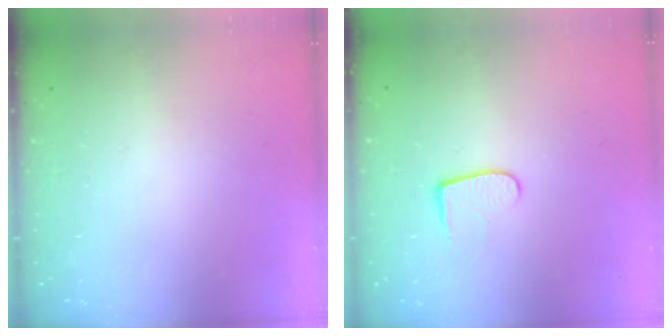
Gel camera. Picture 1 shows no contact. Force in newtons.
{"total": 6.6, "press": 6.6, "slide": 0.6}